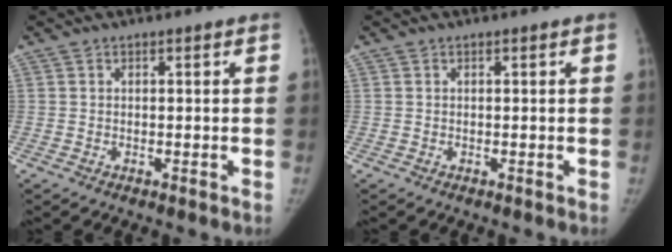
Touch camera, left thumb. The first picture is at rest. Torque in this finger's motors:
{"motor_torque": [0.03, 0.04, 0.16, -0.03, 0.01]}